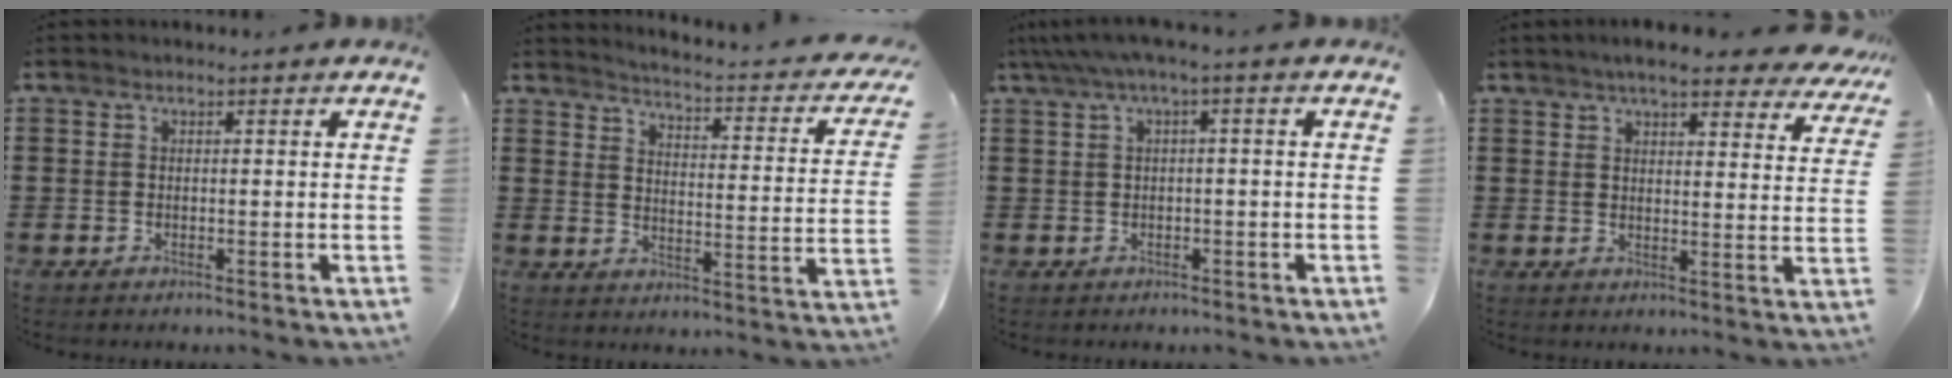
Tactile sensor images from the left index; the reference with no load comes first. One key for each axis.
{"total": 2.5, "fx": 2.2, "fy": -0.5, "fz": 1.0, "tx": -0.038, "ty": -0.030, "tz": 0.025}
{"total": 2.6, "fx": -0.6, "fy": 0.2, "fz": 2.6, "tx": -0.044, "ty": 0.000, "tz": -0.013}
{"total": 6.5, "fx": 5.6, "fy": 0.8, "fz": 3.2, "tx": -0.064, "ty": -0.017, "tz": 0.096}